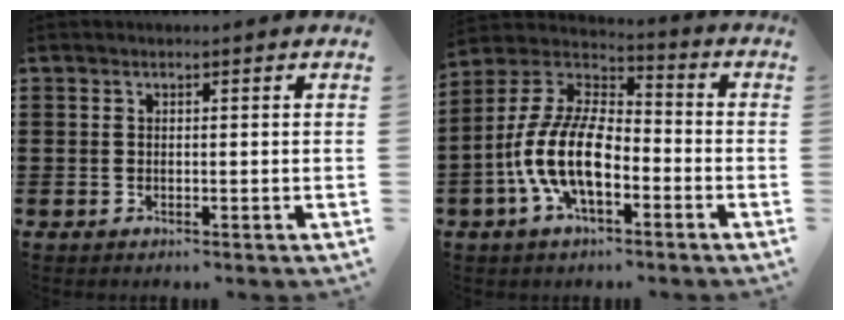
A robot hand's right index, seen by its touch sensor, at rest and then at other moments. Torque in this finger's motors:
{"motor_torque": [2.08, 0.05, 1.05, 0.21]}